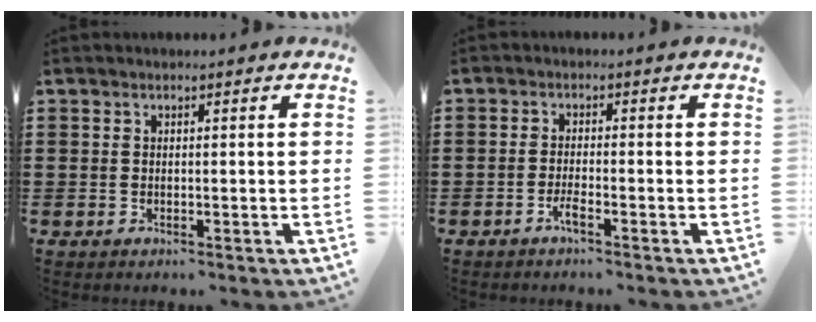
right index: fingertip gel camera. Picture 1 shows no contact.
{"total": 2.0, "force": [-1.3, 0.2, 1.5], "torque": [-0.035, -0.005, -0.025]}